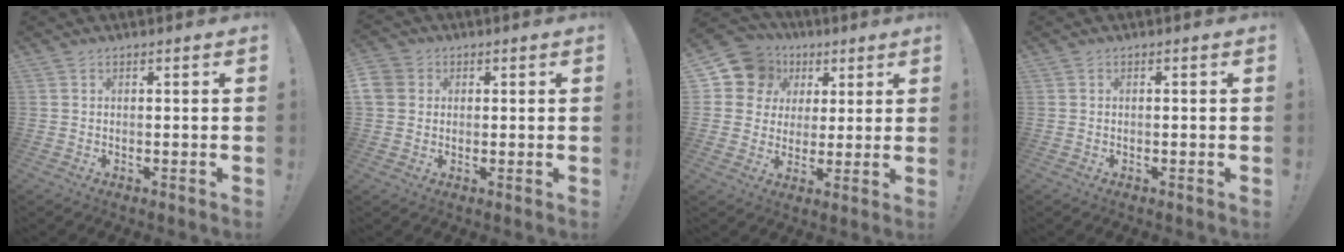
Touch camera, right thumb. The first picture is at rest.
{"total": 5.4, "force": [1.2, 4.8, 2.0], "torque": [-0.037, 0.003, 0.024]}
{"total": 12.0, "force": [5.1, 10.3, 3.4], "torque": [-0.057, -0.025, 0.107]}
{"total": 0.0}